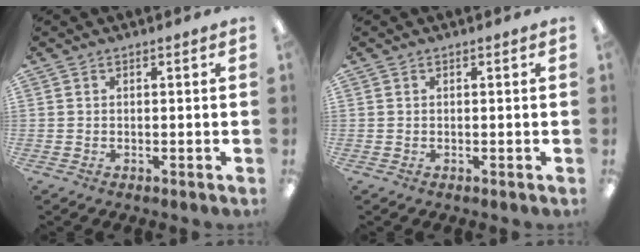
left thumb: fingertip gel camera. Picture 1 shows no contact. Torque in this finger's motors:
{"motor_torque": [0.01, -0.01, -0.19, 0.19, 0.00]}